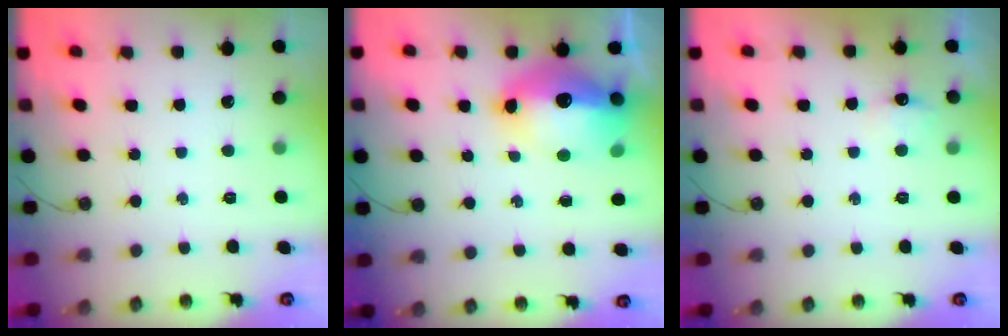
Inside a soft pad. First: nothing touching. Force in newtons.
{"total": 17.7, "press": 17.6, "slide": 2.0}
{"total": 5.4, "press": 5.3, "slide": 1.3}